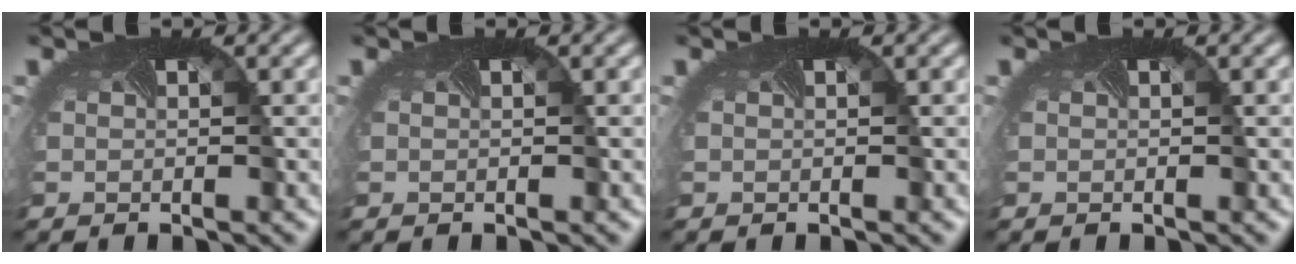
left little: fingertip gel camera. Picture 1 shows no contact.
{"total": 0.0}
{"total": 0.0}
{"total": 0.0}